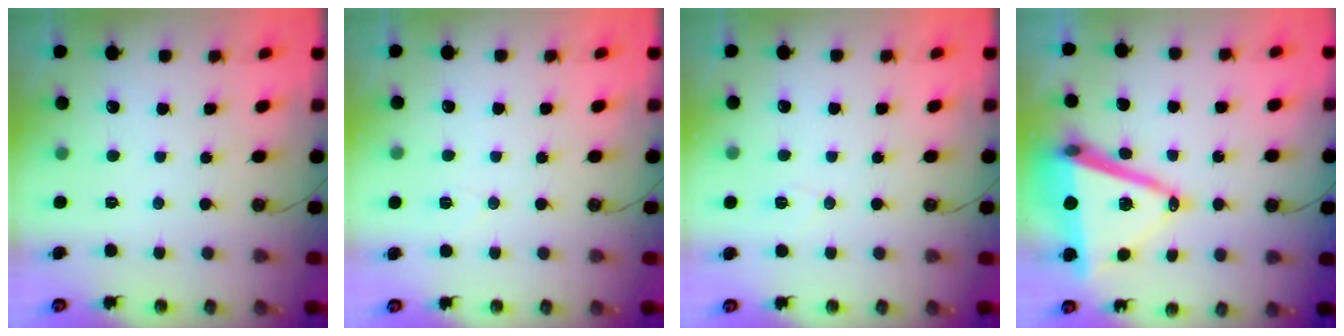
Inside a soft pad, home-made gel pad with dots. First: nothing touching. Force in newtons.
{"total": 4.2, "press": 4.1, "slide": 0.6}
{"total": 4.7, "press": 4.5, "slide": 1.6}
{"total": 16.3, "press": 15.8, "slide": 4.0}